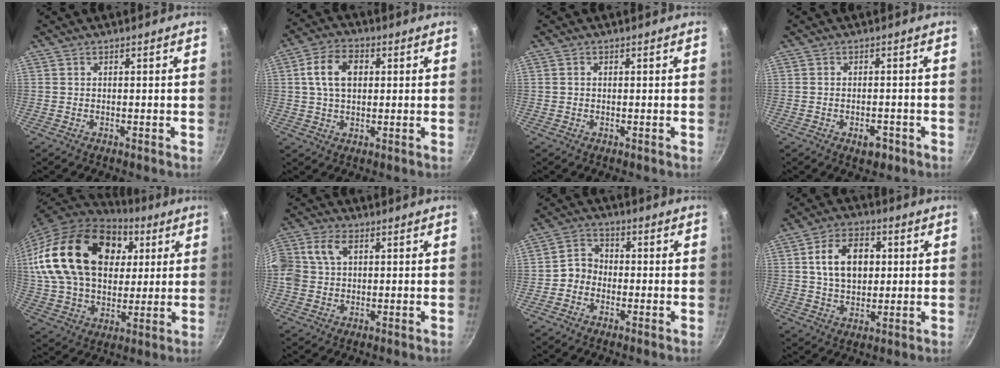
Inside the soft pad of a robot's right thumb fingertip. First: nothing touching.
{"total": 9.0, "force": [1.8, 6.1, 6.4], "torque": [-0.102, 0.013, 0.026]}
{"total": 0.6, "force": [0.0, 0.6, 0.3], "torque": [-0.005, 0.004, 0.000]}
{"total": 3.2, "force": [-1.7, 1.8, 2.0], "torque": [-0.021, 0.013, -0.019]}
{"total": 29.5, "force": [9.0, 19.8, 20.0], "torque": [-0.348, 0.000, 0.159]}
{"total": 12.6, "force": [3.0, 9.5, 7.7], "torque": [-0.179, 0.035, 0.048]}
{"total": 4.6, "force": [-1.3, 4.0, 1.9], "torque": [-0.008, 0.020, -0.037]}
{"total": 12.1, "force": [2.3, 8.3, 8.5], "torque": [-0.120, 0.006, 0.035]}